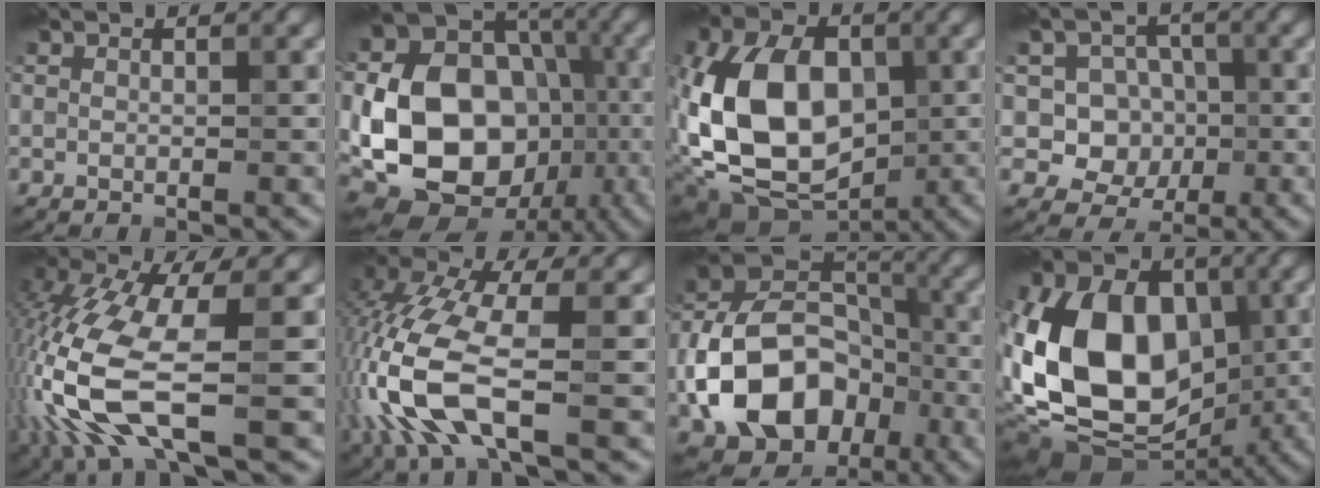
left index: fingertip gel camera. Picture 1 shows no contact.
{"total": 17.1, "force": [-2.8, 13.5, 10.1], "torque": [-0.178, -0.017, -0.049]}
{"total": 12.7, "force": [-1.7, 8.2, 9.5], "torque": [-0.190, -0.002, -0.039]}
{"total": 5.3, "force": [-0.1, 4.9, 2.1], "torque": [-0.021, 0.008, -0.023]}
{"total": 11.2, "force": [-3.3, 3.3, 10.2], "torque": [-0.255, -0.011, -0.068]}
{"total": 9.6, "force": [-3.1, 3.3, 8.5], "torque": [-0.213, 0.005, -0.071]}
{"total": 12.6, "force": [-4.4, 9.0, 7.6], "torque": [-0.141, 0.000, -0.084]}
{"total": 16.6, "force": [-1.7, 11.6, 11.8], "torque": [-0.221, 0.015, -0.038]}